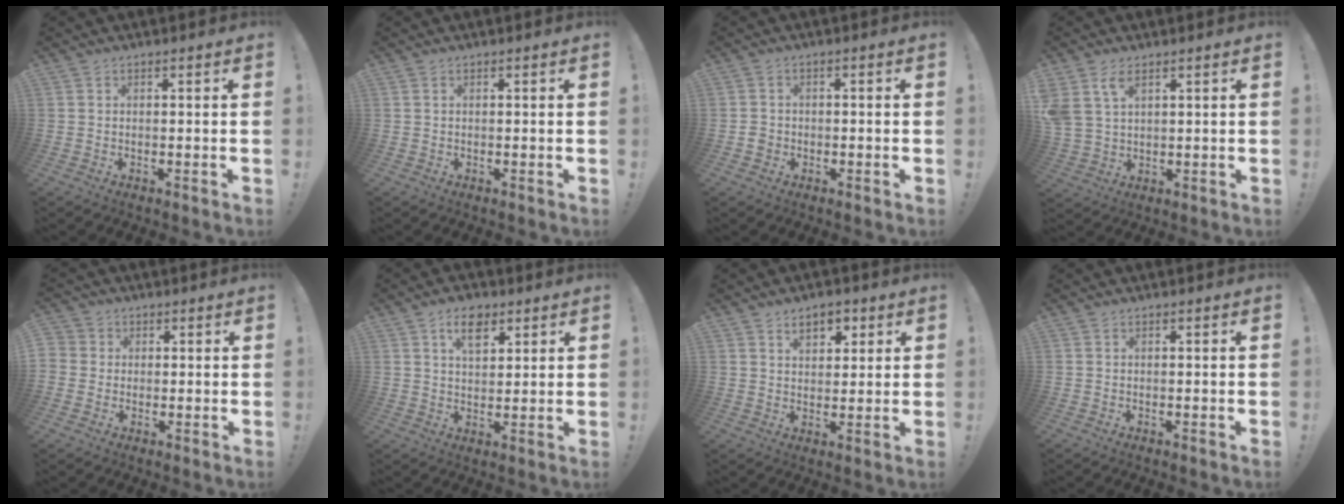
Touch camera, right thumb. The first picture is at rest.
{"total": 0.0}
{"total": 2.6, "force": [-1.5, 1.9, 1.0], "torque": [-0.018, 0.008, -0.026]}
{"total": 6.5, "force": [3.6, 3.5, 4.1], "torque": [-0.087, -0.009, 0.071]}
{"total": 6.7, "force": [0.9, 6.4, 1.5], "torque": [-0.022, 0.000, 0.021]}
{"total": 7.8, "force": [4.1, 4.7, 4.6], "torque": [-0.073, -0.007, 0.073]}
{"total": 6.6, "force": [3.4, 4.2, 3.8], "torque": [-0.056, -0.004, 0.060]}
{"total": 0.0}